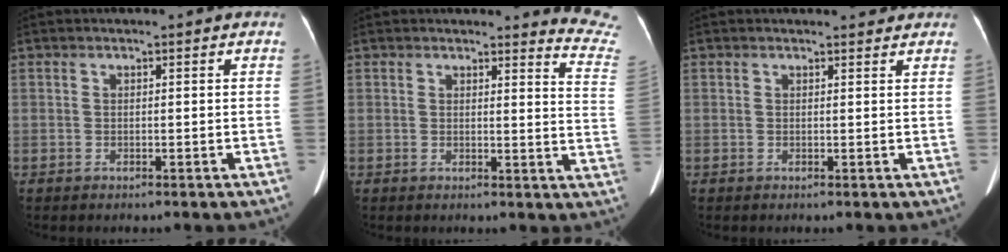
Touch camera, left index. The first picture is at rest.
{"total": 8.5, "force": [8.5, -0.6, -0.1], "torque": [0.011, -0.118, 0.059]}
{"total": 2.3, "force": [2.0, 1.0, 0.4], "torque": [-0.003, 0.008, 0.018]}